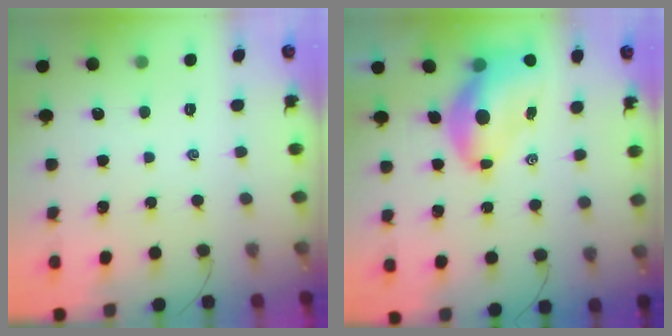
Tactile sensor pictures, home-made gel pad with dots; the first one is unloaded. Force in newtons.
{"total": 10.2, "press": 9.7, "slide": 3.1}